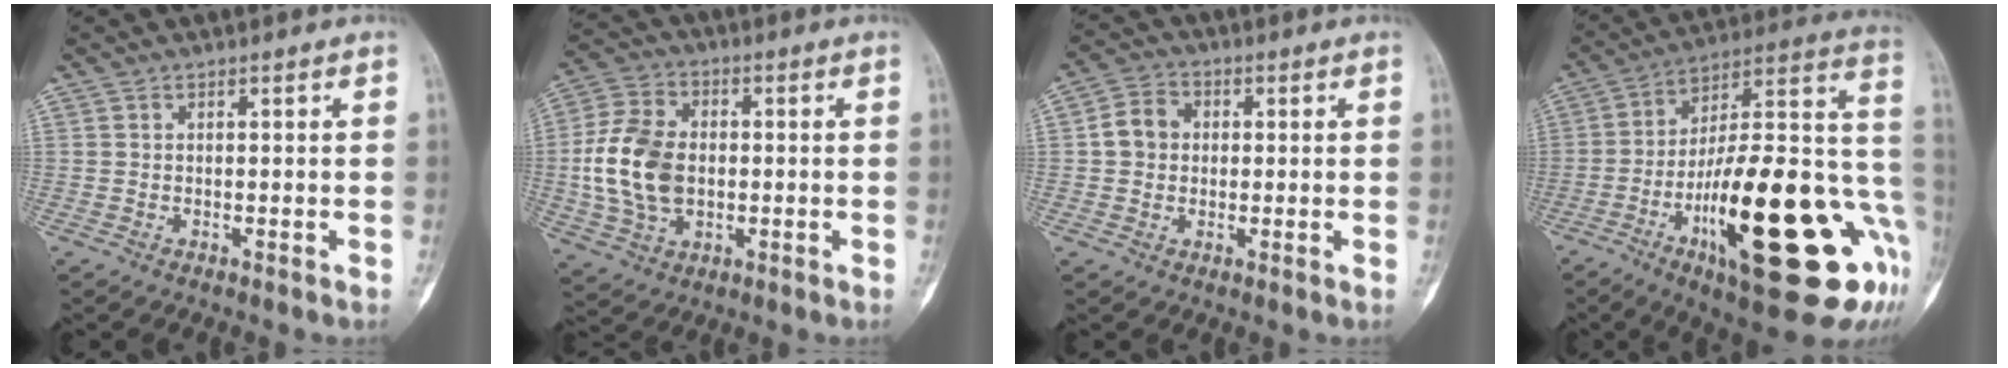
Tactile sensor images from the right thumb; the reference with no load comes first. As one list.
[{"total": 14.3, "force": [-0.6, 9.8, 10.3], "torque": [-0.194, 0.012, -0.009]}, {"total": 5.9, "force": [0.4, 5.1, 2.9], "torque": [-0.040, 0.014, -0.002]}, {"total": 32.9, "force": [-10.1, 9.7, 29.7], "torque": [-0.398, 0.026, -0.148]}]